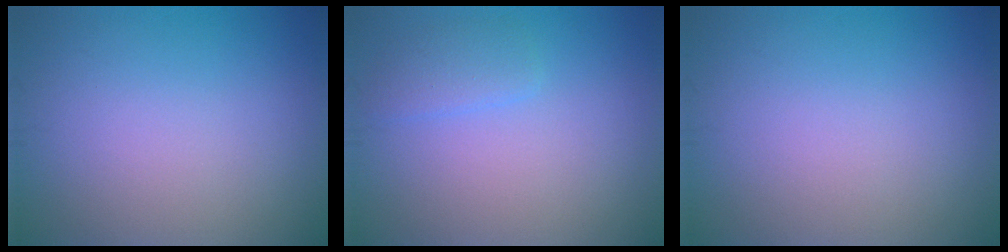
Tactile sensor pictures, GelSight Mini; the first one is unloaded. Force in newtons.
{"total": 1.6, "press": 1.6, "slide": 0.0}
{"total": 0.0}